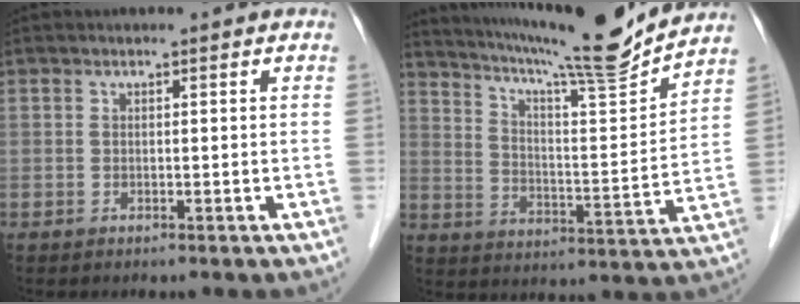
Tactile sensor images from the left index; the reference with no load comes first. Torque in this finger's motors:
{"motor_torque": [0.92, -0.93, 0.56, 0.15]}